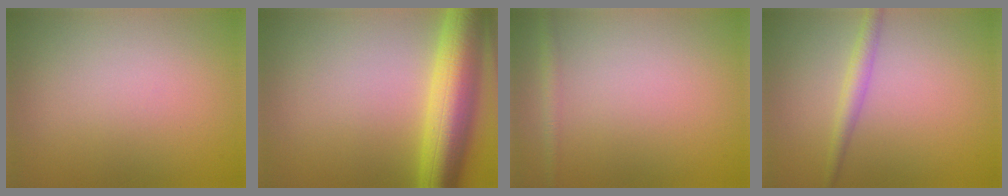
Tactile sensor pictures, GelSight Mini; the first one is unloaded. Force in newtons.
{"total": 8.7, "press": 8.7, "slide": 0.3}
{"total": 1.3, "press": 1.3, "slide": 0.1}
{"total": 2.0, "press": 2.0, "slide": 0.0}